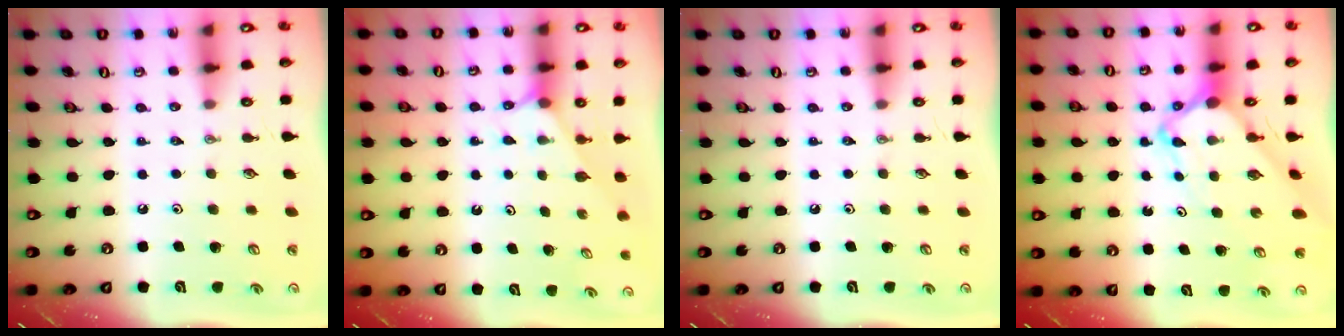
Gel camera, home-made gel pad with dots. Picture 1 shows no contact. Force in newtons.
{"total": 1.9, "press": 1.9, "slide": 0.3}
{"total": 0.0}
{"total": 5.4, "press": 5.4, "slide": 0.6}